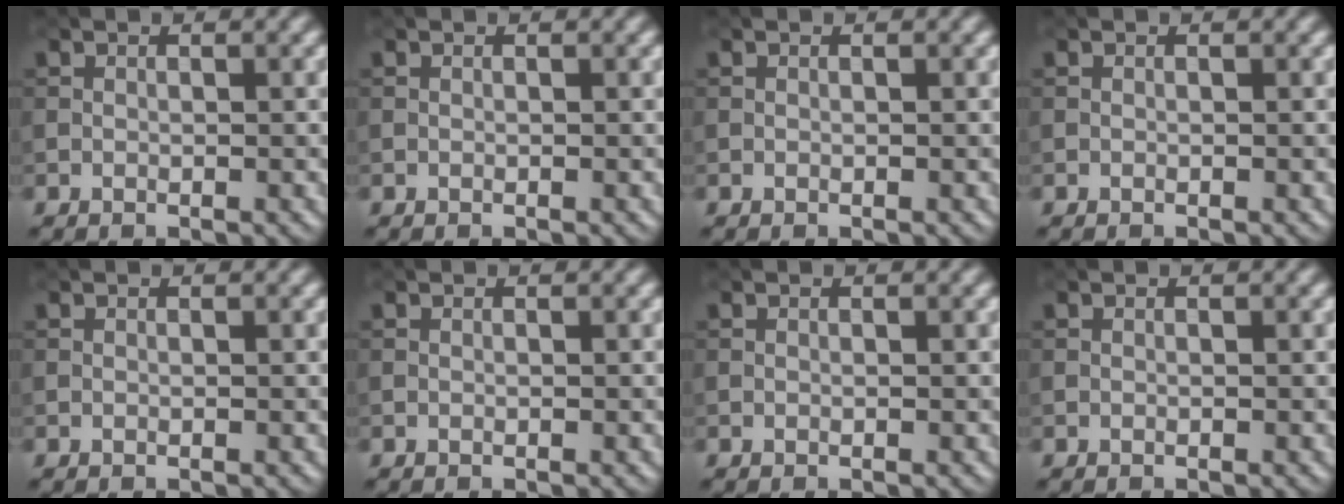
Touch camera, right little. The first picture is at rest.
{"total": 0.0}
{"total": 0.0}
{"total": 0.0}
{"total": 0.0}
{"total": 0.0}
{"total": 0.0}
{"total": 0.0}